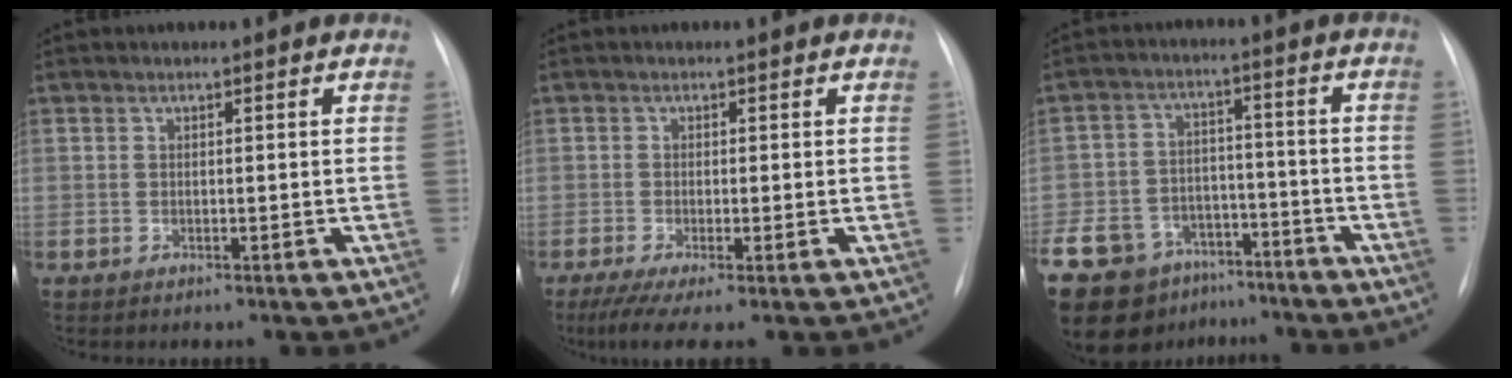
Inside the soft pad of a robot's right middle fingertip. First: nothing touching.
{"total": 5.3, "force": [-3.2, 0.8, 4.1], "torque": [-0.072, -0.018, -0.057]}
{"total": 20.9, "force": [-14.4, 12.6, 8.3], "torque": [-0.242, -0.007, -0.226]}